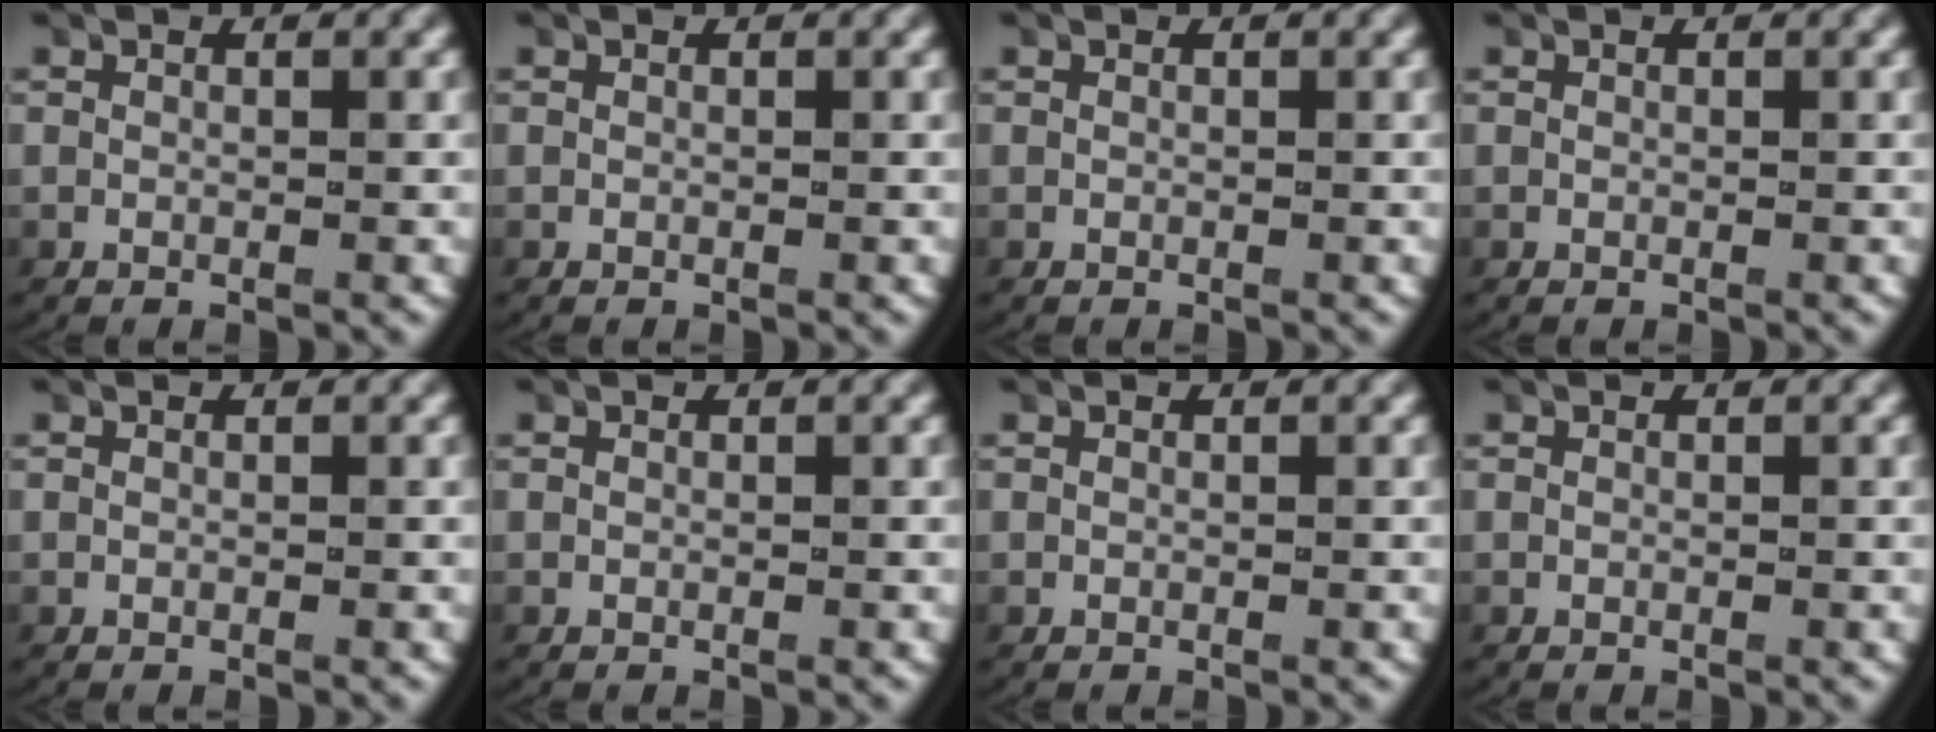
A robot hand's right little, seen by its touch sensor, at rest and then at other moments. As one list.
[{"total": 0.0}, {"total": 0.0}, {"total": 0.0}, {"total": 0.0}, {"total": 0.0}, {"total": 0.0}, {"total": 0.0}]